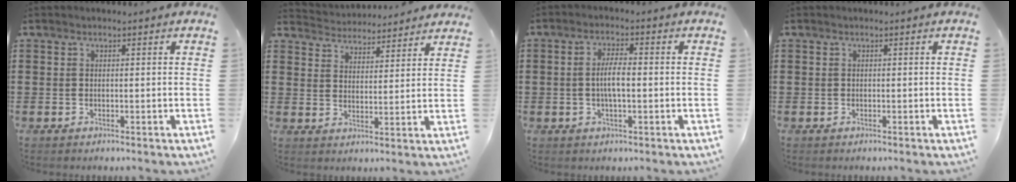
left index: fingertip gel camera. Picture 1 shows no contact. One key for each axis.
{"total": 4.0, "fx": 3.9, "fy": 0.4, "fz": -0.5, "tx": -0.011, "ty": -0.023, "tz": 0.068}
{"total": 4.4, "fx": -0.4, "fy": 1.1, "fz": 4.2, "tx": -0.081, "ty": 0.001, "tz": -0.011}
{"total": 0.0}